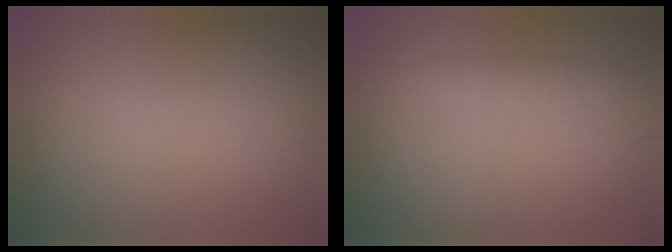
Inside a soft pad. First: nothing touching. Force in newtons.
{"total": 1.3, "press": 1.3, "slide": 0.0}